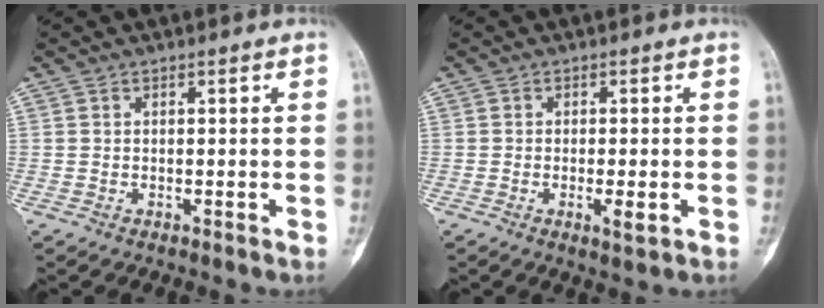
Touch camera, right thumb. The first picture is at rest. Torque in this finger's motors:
{"motor_torque": [-0.11, 0.24, 0.15, 0.46, -0.17]}